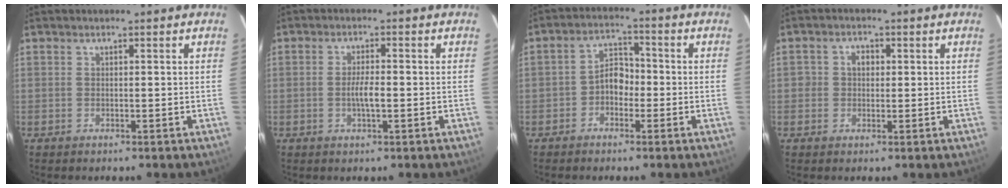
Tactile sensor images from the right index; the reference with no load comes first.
{"total": 3.5, "force": [-0.7, 0.7, 3.3], "torque": [-0.061, 0.000, -0.011]}
{"total": 4.6, "force": [-1.8, 3.4, 2.6], "torque": [-0.045, 0.019, -0.031]}
{"total": 2.7, "force": [0.0, 2.5, 1.1], "torque": [-0.017, 0.009, -0.002]}